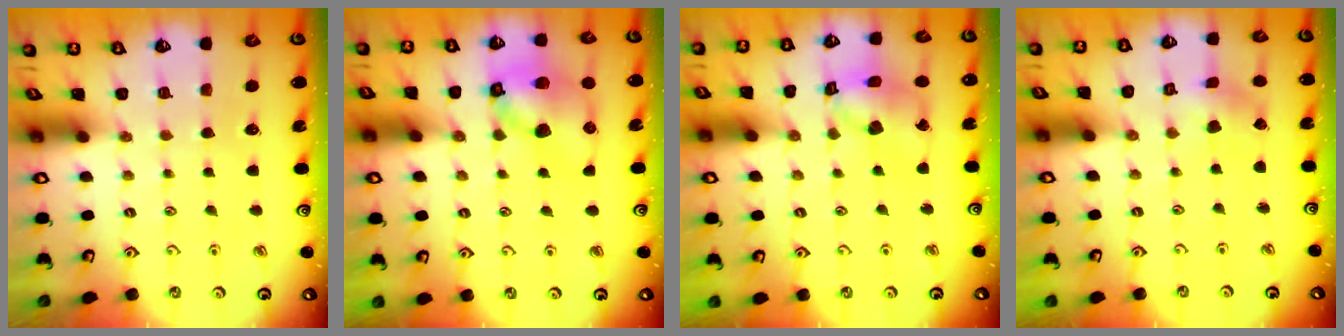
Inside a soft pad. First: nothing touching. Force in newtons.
{"total": 11.9, "press": 11.7, "slide": 1.9}
{"total": 13.3, "press": 13.2, "slide": 1.7}
{"total": 1.3, "press": 1.3, "slide": 0.2}